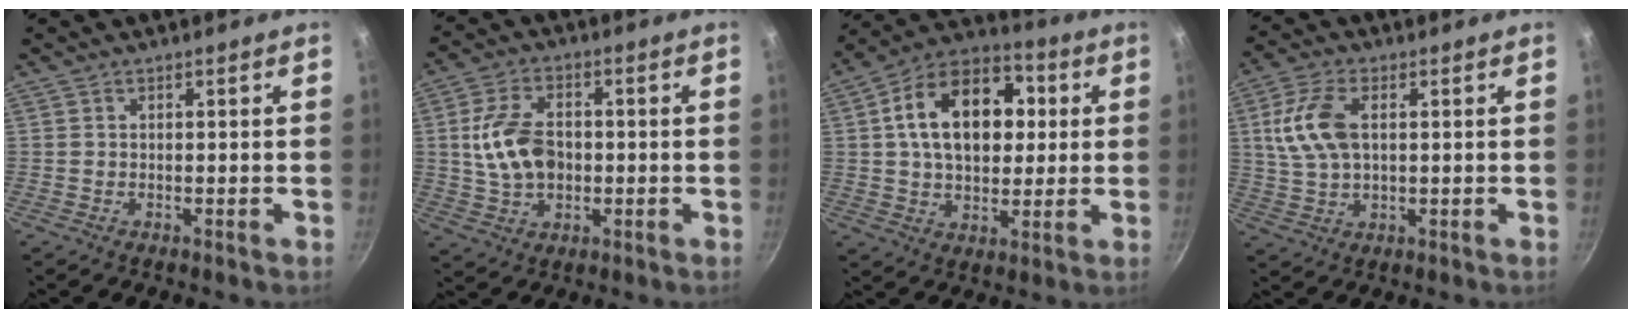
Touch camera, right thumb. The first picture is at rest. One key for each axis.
{"total": 11.0, "fx": 0.1, "fy": 7.4, "fz": 8.1, "tx": -0.141, "ty": 0.013, "tz": 0.001}
{"total": 19.4, "fx": 3.5, "fy": 12.9, "fz": 14.0, "tx": -0.192, "ty": 0.022, "tz": 0.042}
{"total": 10.1, "fx": 2.0, "fy": 5.7, "fz": 8.1, "tx": -0.160, "ty": 0.010, "tz": 0.037}